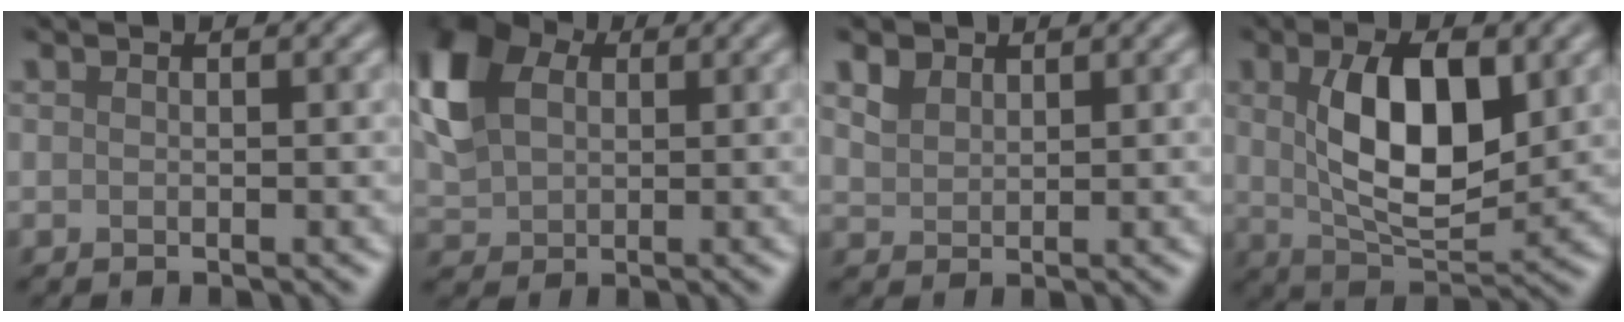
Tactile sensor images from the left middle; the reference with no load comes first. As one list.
[{"total": 8.0, "force": [2.4, 5.7, 5.1], "torque": [-0.142, 0.020, 0.043]}, {"total": 1.9, "force": [1.4, 1.2, 0.6], "torque": [-0.021, -0.002, 0.033]}, {"total": 8.7, "force": [1.8, 4.0, 7.5], "torque": [-0.135, -0.004, 0.036]}]